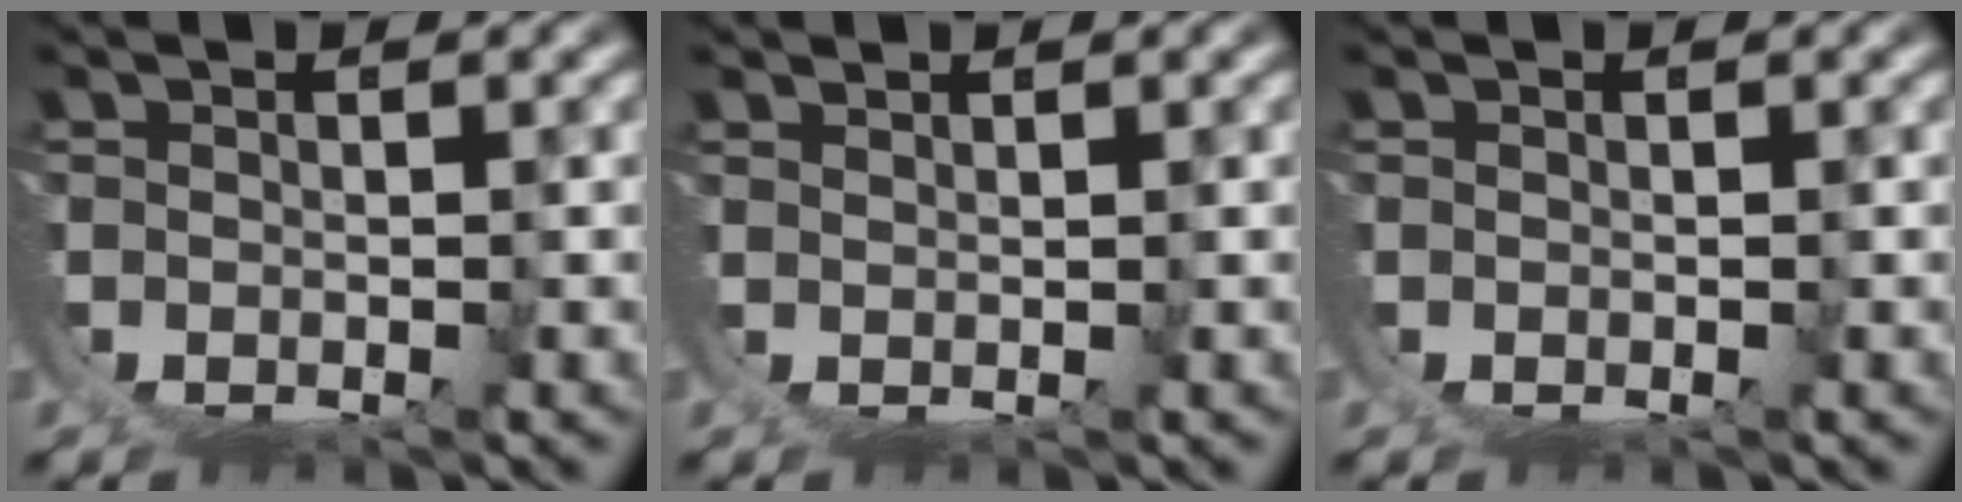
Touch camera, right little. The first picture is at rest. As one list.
[{"total": 1.5, "force": [0.9, -1.2, -0.1], "torque": [0.009, 0.000, 0.021]}, {"total": 0.0}]